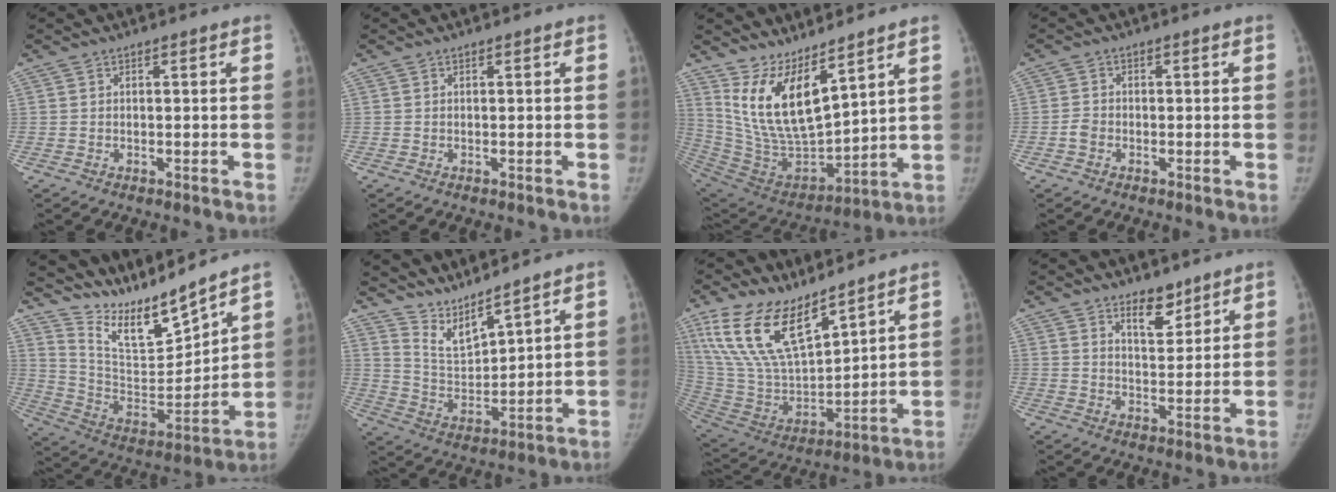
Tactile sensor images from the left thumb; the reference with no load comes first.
{"total": 0.0}
{"total": 15.6, "force": [9.7, 5.4, 10.9], "torque": [-0.180, -0.073, 0.213]}
{"total": 1.9, "force": [-0.8, 1.5, 0.8], "torque": [-0.012, 0.006, -0.020]}
{"total": 14.9, "force": [13.8, 1.8, 5.5], "torque": [-0.066, -0.096, 0.268]}
{"total": 7.5, "force": [7.1, 0.4, 2.5], "torque": [-0.047, -0.062, 0.153]}
{"total": 18.7, "force": [12.8, 7.6, 11.5], "torque": [-0.198, -0.064, 0.260]}
{"total": 5.9, "force": [4.3, 2.7, 3.0], "torque": [-0.024, -0.034, 0.071]}